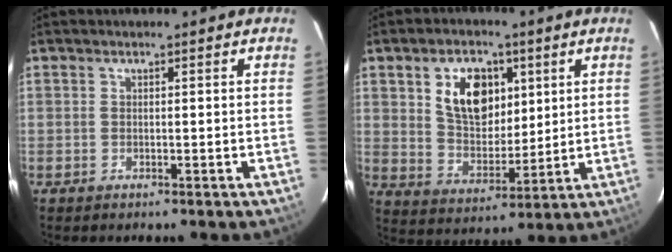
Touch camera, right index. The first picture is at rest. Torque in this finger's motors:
{"motor_torque": [0.44, 0.25, 0.36, 0.09]}